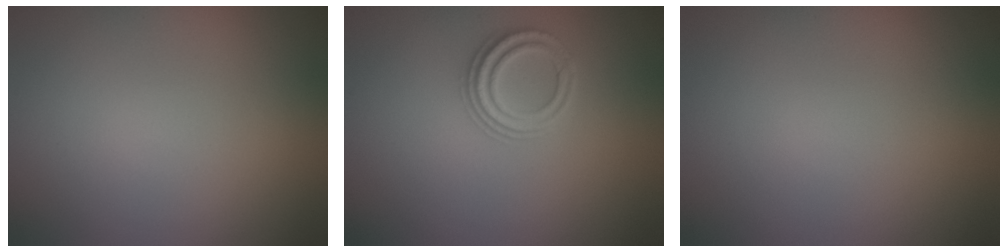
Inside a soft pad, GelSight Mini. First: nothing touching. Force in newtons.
{"total": 2.3, "press": 2.2, "slide": 0.6}
{"total": 0.0}